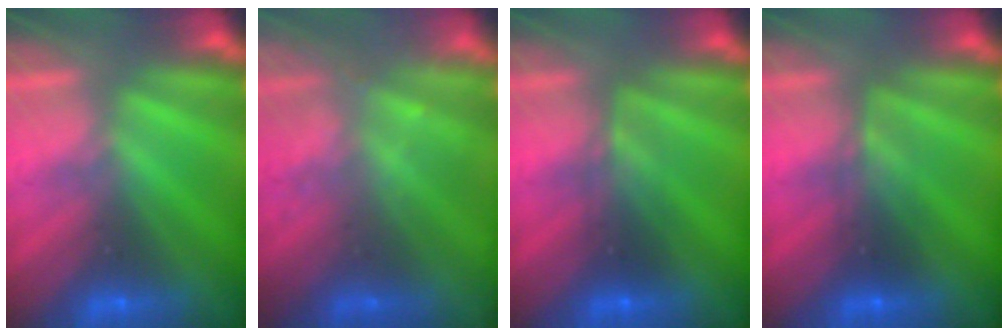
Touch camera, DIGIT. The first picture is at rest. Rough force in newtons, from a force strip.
{"total": 2.3}
{"total": 2.4}
{"total": 2.4}